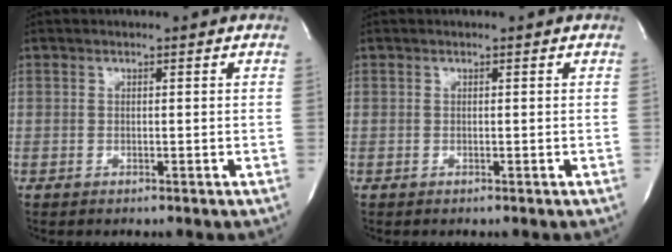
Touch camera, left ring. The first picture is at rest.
{"total": 0.0}